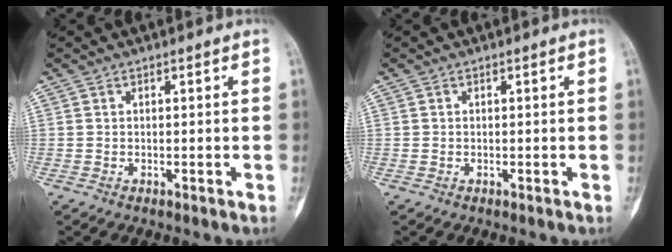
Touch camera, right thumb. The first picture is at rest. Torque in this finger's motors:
{"motor_torque": [-0.24, -0.33, 0.23, 0.08, -0.10]}